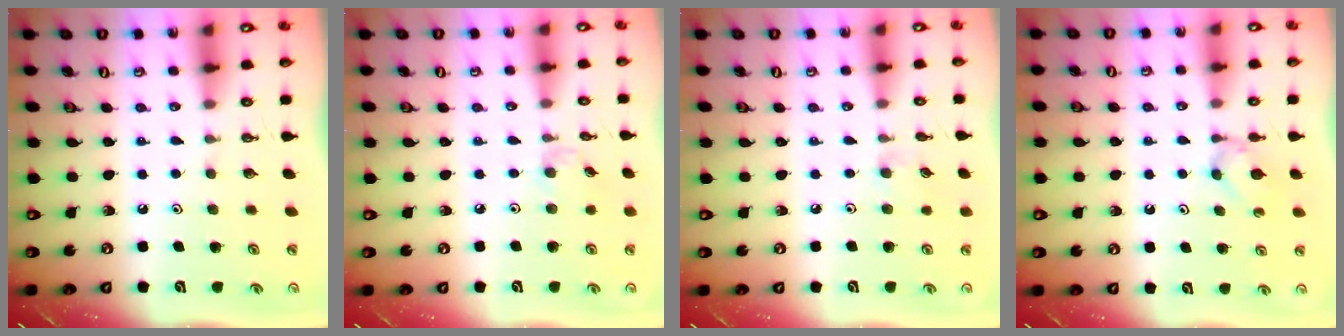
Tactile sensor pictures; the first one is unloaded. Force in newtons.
{"total": 2.5, "press": 2.4, "slide": 0.4}
{"total": 4.7, "press": 4.7, "slide": 0.8}
{"total": 3.0, "press": 2.9, "slide": 0.7}